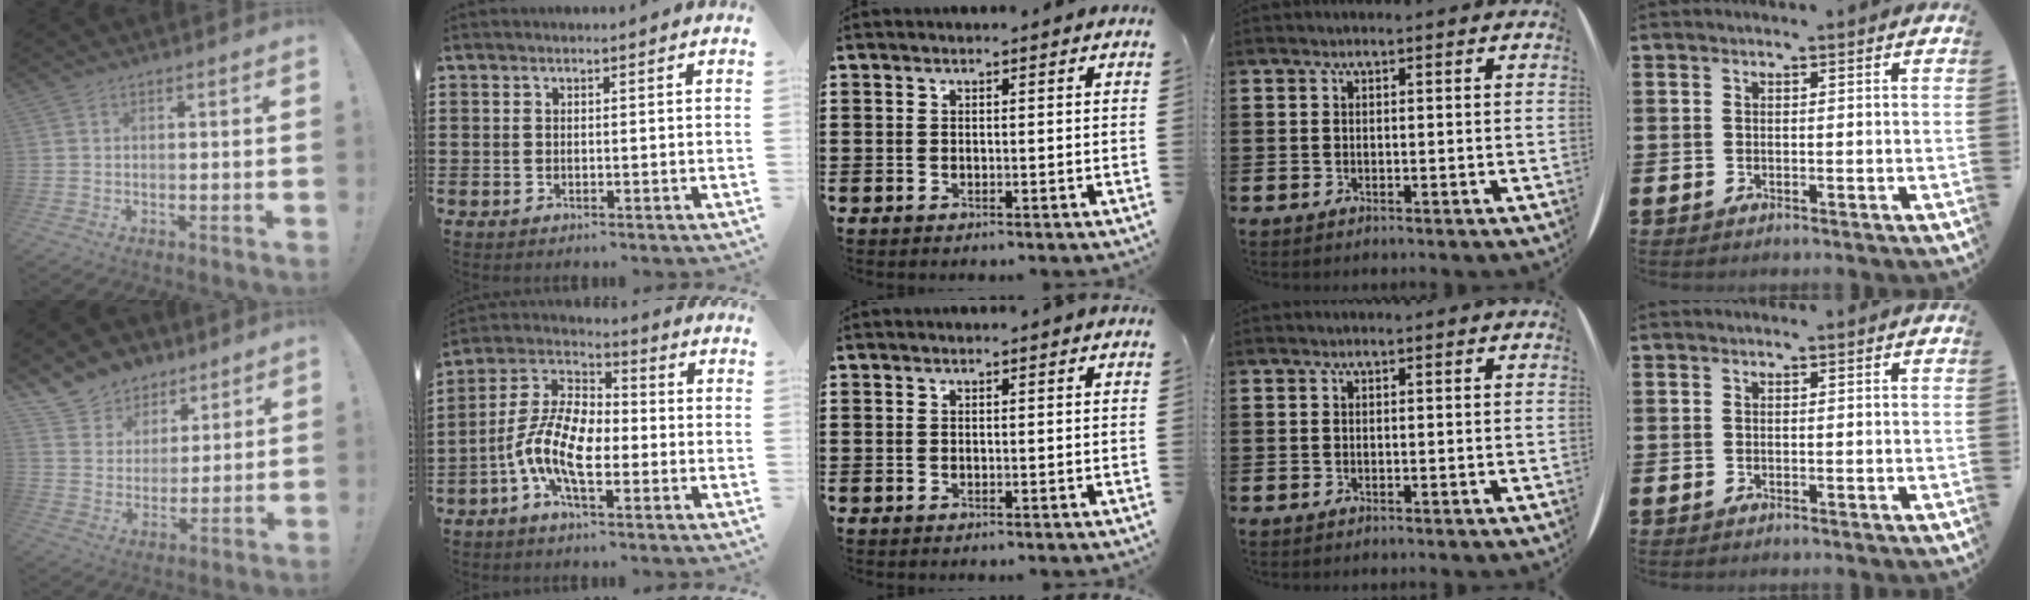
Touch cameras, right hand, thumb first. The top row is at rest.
{"thumb": {"total": 10.3, "force": [7.3, 7.1, 1.2], "torque": [-0.031, -0.051, 0.148]}, "index": {"total": 10.6, "force": [-3.4, 4.6, 8.9], "torque": [-0.217, -0.007, -0.070]}}